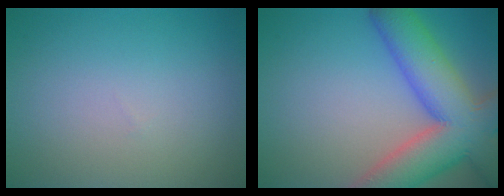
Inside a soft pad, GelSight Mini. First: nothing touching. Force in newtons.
{"total": 11.2, "press": 11.2, "slide": 0.8}